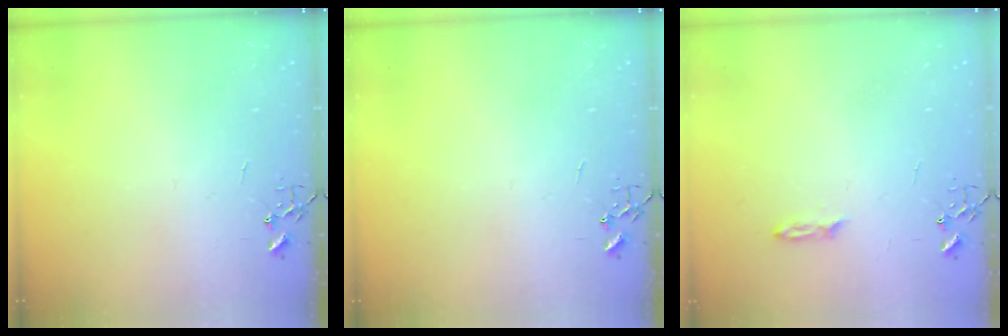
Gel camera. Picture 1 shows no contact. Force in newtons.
{"total": 0.0}
{"total": 3.2, "press": 3.2, "slide": 0.4}